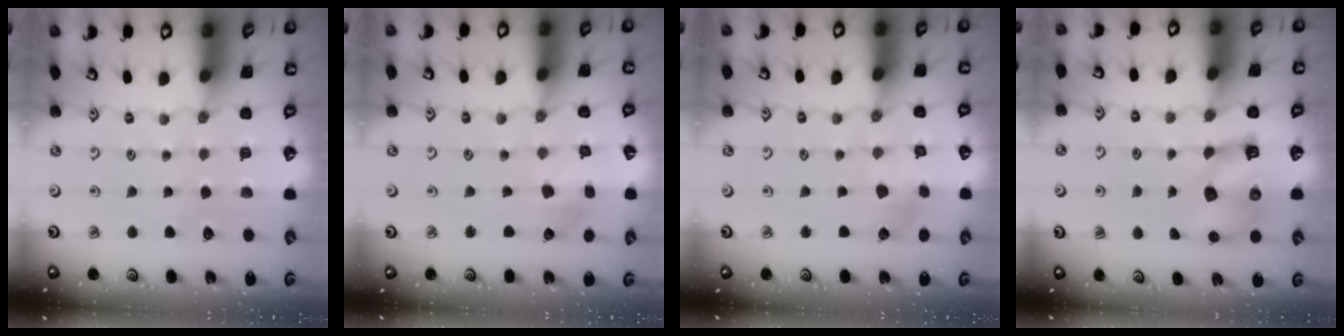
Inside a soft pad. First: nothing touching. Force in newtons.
{"total": 2.6, "press": 2.6, "slide": 0.4}
{"total": 3.4, "press": 3.4, "slide": 0.6}
{"total": 8.0, "press": 8.0, "slide": 0.8}